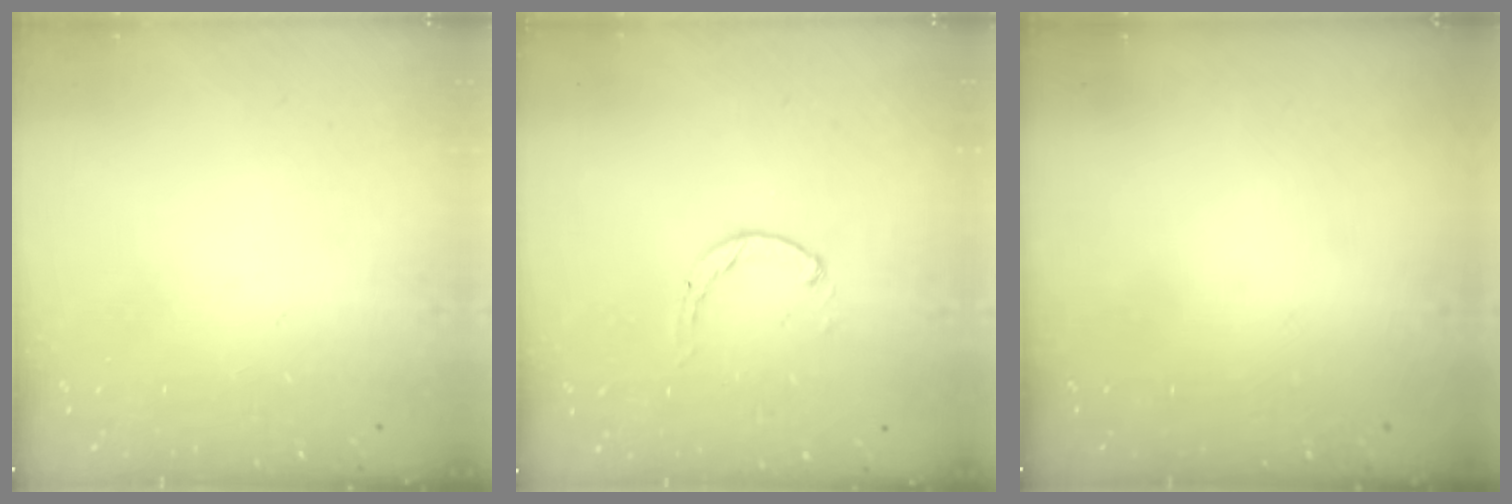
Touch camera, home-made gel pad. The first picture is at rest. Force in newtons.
{"total": 0.7, "press": 0.6, "slide": 0.2}
{"total": 0.0}